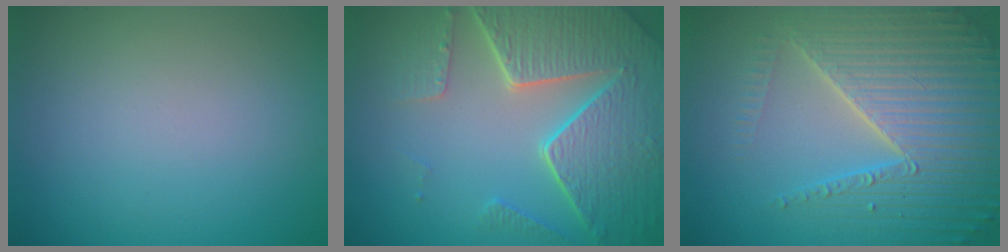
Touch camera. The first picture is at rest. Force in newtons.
{"total": 8.4, "press": 6.0, "slide": 5.8}
{"total": 7.1, "press": 6.9, "slide": 1.7}